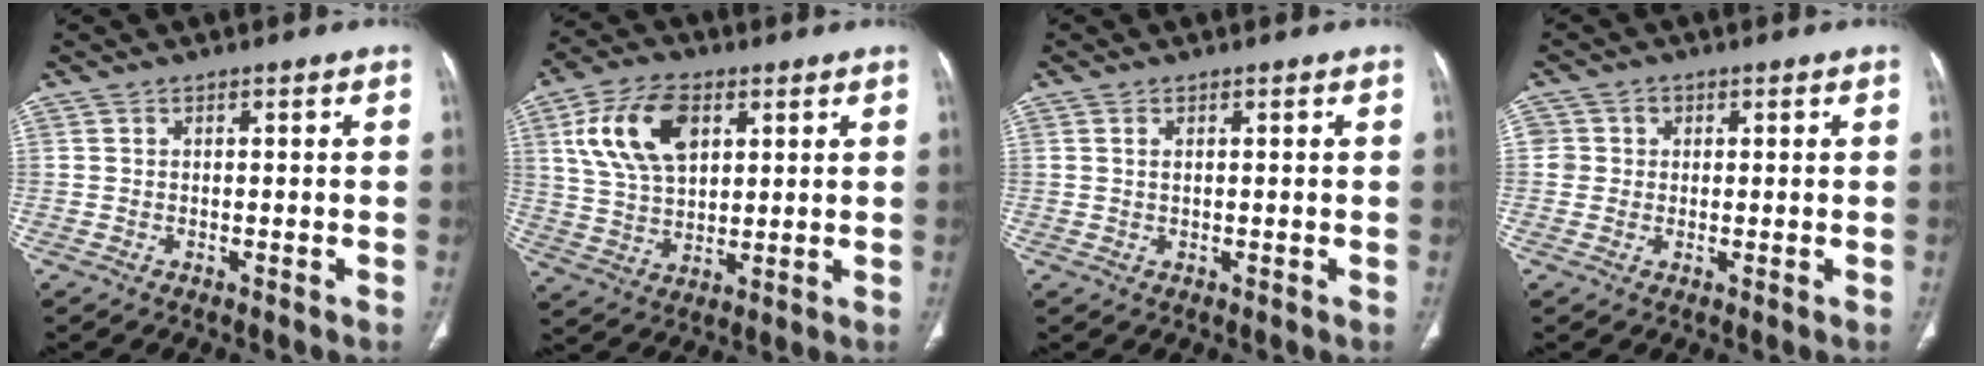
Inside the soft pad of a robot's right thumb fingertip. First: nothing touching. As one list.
[{"total": 14.2, "force": [5.1, 8.4, 10.3], "torque": [-0.181, -0.006, 0.100]}, {"total": 1.0, "force": [0.4, 0.4, 0.8], "torque": [-0.019, 0.004, 0.010]}, {"total": 3.0, "force": [0.5, 2.9, 0.3], "torque": [0.018, 0.004, 0.006]}]